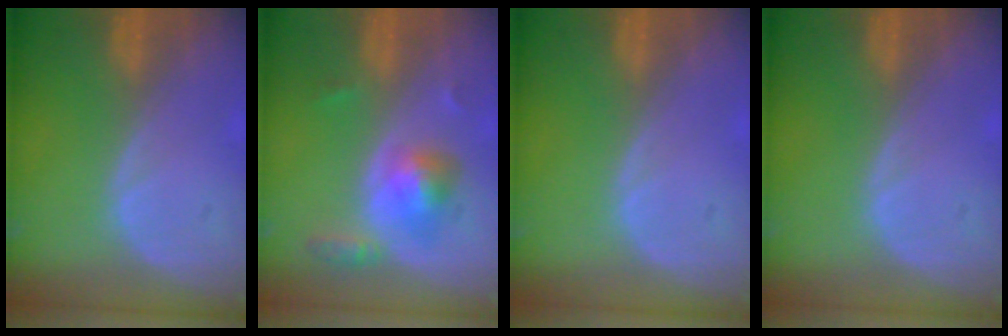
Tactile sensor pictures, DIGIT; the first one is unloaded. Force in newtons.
{"total": 5.1, "press": 5.1, "slide": 0.9}
{"total": 0.0}
{"total": 0.0}